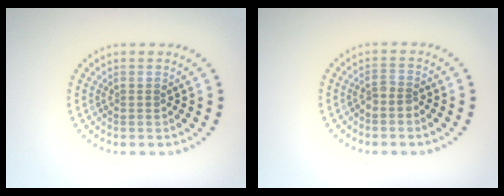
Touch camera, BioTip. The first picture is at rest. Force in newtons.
{"total": 1.4, "press": 1.1, "slide": 0.9}